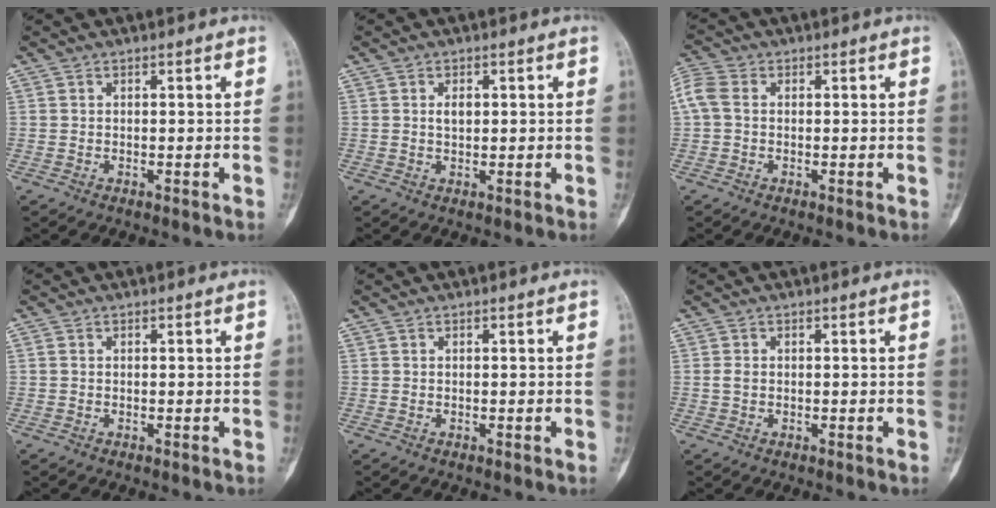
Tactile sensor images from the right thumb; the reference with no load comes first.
{"total": 2.0, "force": [0.4, 1.2, 1.5], "torque": [-0.025, 0.000, 0.008]}
{"total": 5.0, "force": [0.3, 3.5, 3.5], "torque": [-0.092, 0.016, 0.000]}
{"total": 0.0}
{"total": 0.0}
{"total": 1.2, "force": [0.0, 0.8, 0.8], "torque": [-0.019, 0.000, -0.002]}